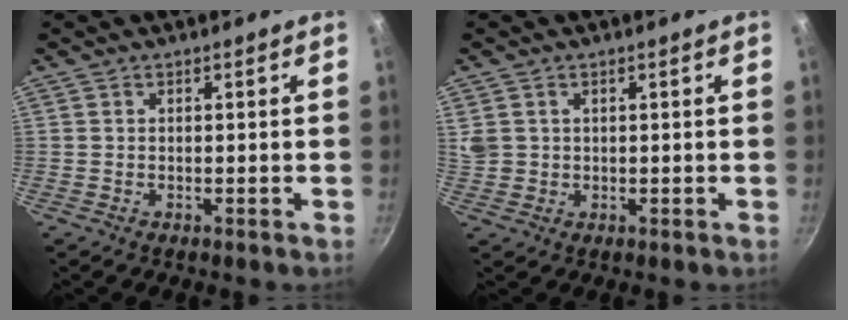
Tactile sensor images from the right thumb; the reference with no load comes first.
{"total": 3.7, "force": [1.3, 3.1, 1.6], "torque": [-0.021, 0.001, 0.030]}